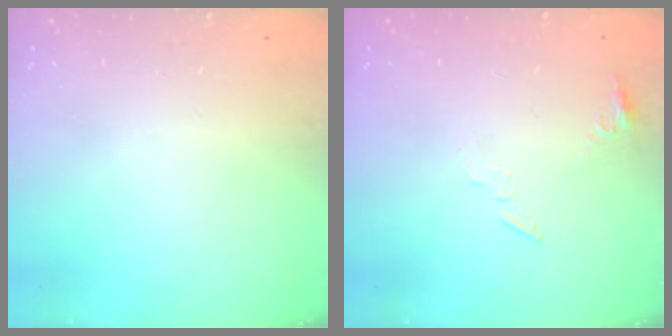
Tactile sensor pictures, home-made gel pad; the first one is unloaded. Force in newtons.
{"total": 5.5, "press": 5.4, "slide": 0.5}